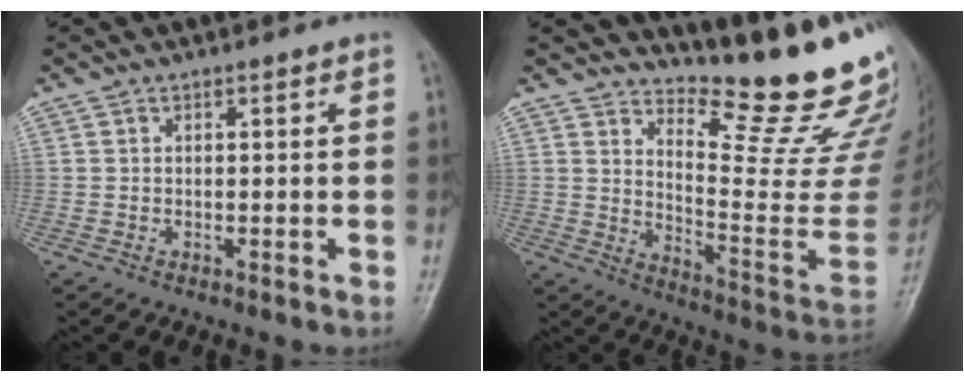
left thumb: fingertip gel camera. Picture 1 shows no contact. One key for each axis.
{"total": 19.8, "fx": 16.8, "fy": 2.9, "fz": 10.2, "tx": -0.115, "ty": -0.178, "tz": 0.232}